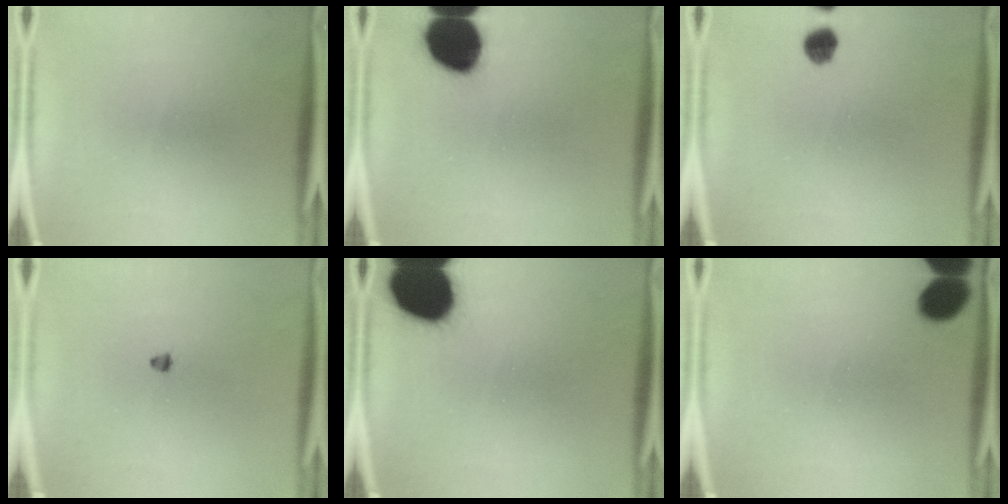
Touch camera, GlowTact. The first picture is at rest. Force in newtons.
{"total": 15.1}
{"total": 3.1}
{"total": 1.1}
{"total": 19.8}
{"total": 8.0}